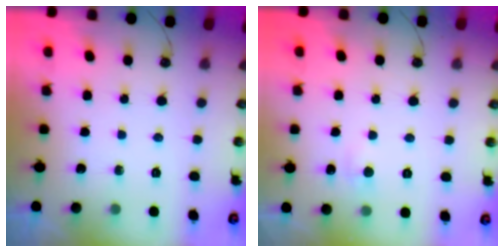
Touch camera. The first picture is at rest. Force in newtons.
{"total": 3.1, "press": 3.1, "slide": 0.3}